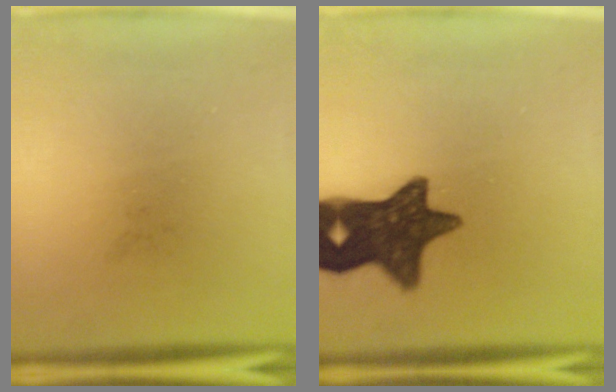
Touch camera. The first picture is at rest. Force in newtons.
{"total": 13.1}